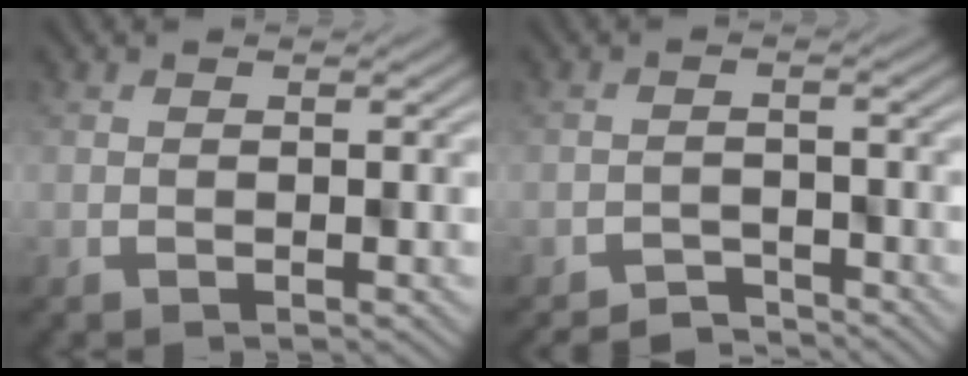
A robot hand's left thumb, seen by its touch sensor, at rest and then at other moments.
{"total": 3.6, "force": [-3.5, 0.7, 0.5], "torque": [-0.006, 0.000, -0.057]}